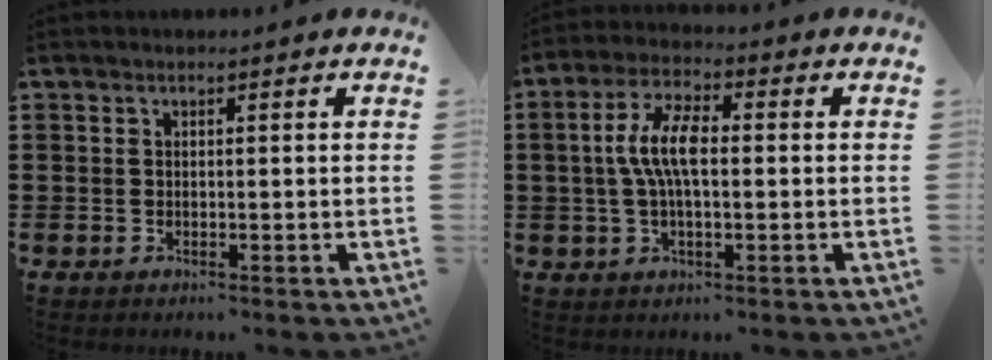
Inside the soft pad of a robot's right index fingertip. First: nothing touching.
{"total": 7.5, "force": [0.0, 2.8, 7.0], "torque": [-0.154, -0.001, -0.009]}